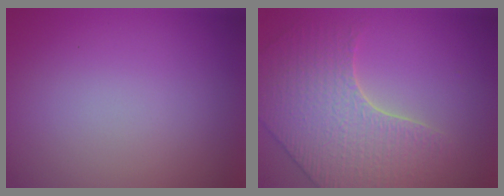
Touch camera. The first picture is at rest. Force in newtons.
{"total": 4.5, "press": 4.3, "slide": 1.1}